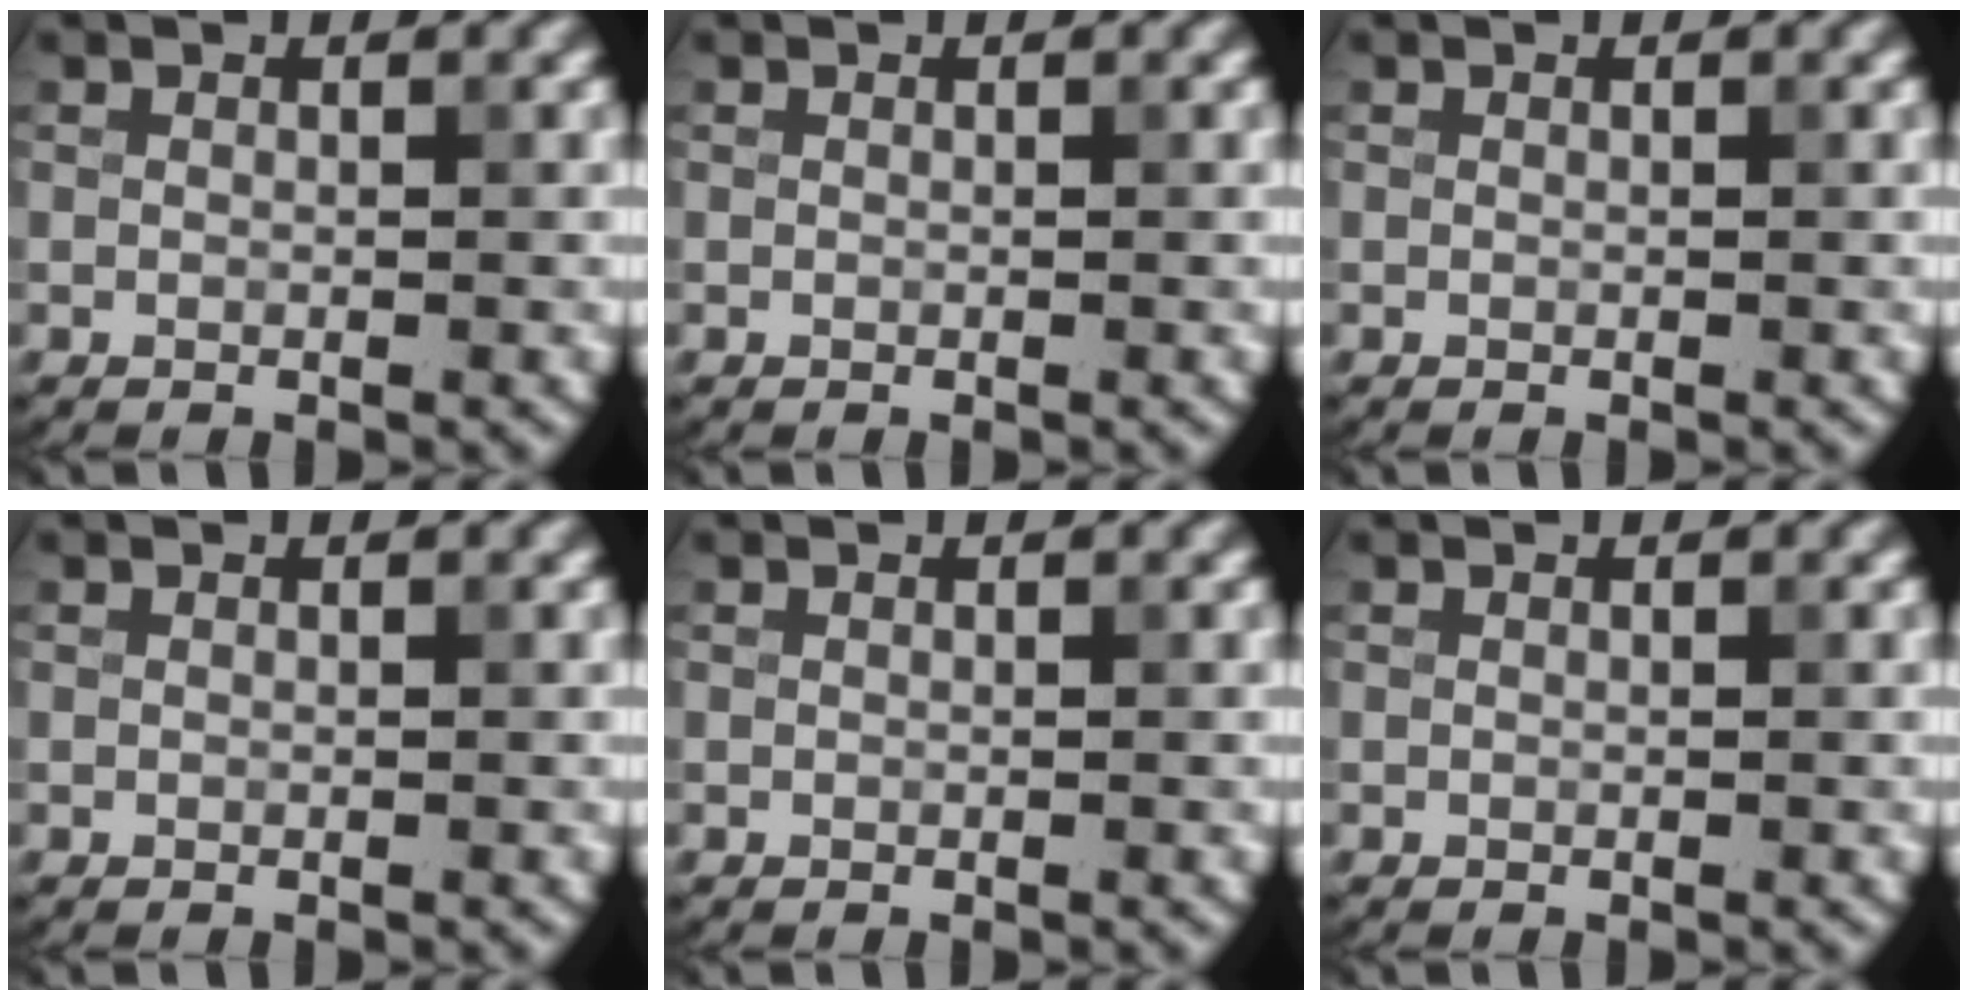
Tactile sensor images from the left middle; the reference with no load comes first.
{"total": 0.0}
{"total": 0.0}
{"total": 0.0}
{"total": 0.0}
{"total": 0.0}